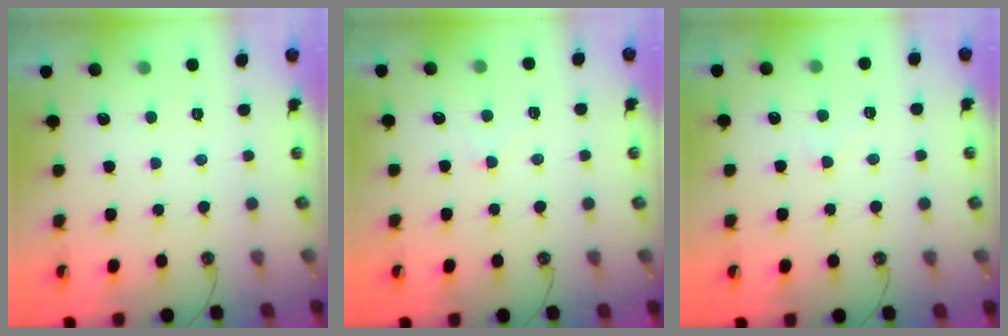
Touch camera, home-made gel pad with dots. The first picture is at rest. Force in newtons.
{"total": 0.6, "press": 0.4, "slide": 0.5}
{"total": 2.1, "press": 2.1, "slide": 0.6}